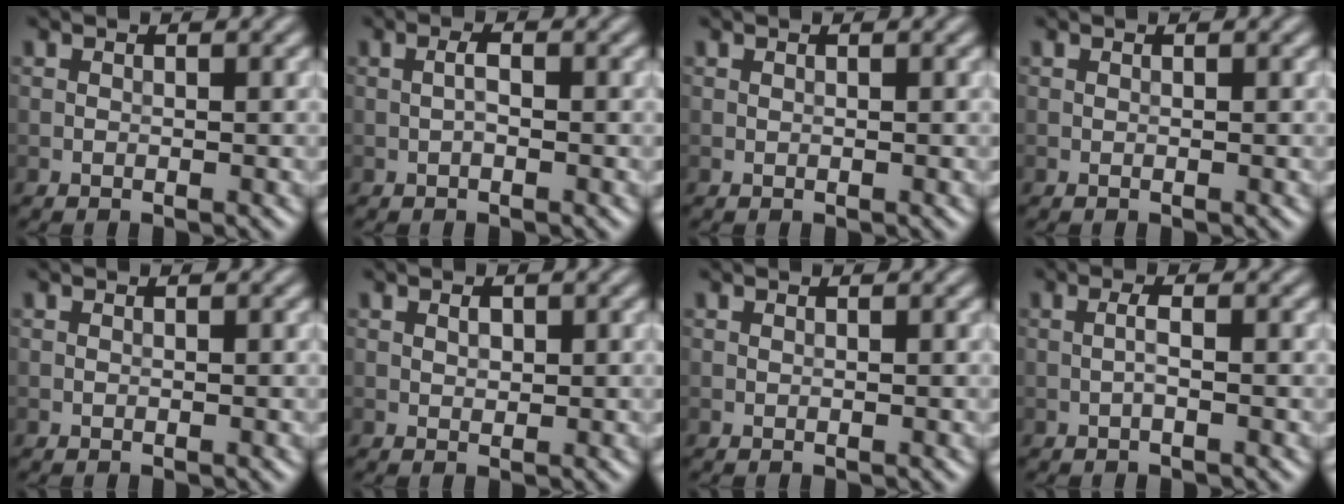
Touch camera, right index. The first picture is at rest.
{"total": 1.1, "force": [-0.2, 0.4, 1.0], "torque": [-0.019, 0.000, -0.004]}
{"total": 0.0}
{"total": 0.0}
{"total": 0.0}
{"total": 0.9, "force": [0.3, 0.6, 0.6], "torque": [-0.010, 0.000, 0.005]}
{"total": 0.0}
{"total": 1.1, "force": [-0.3, 0.1, 1.1], "torque": [-0.022, 0.002, -0.007]}